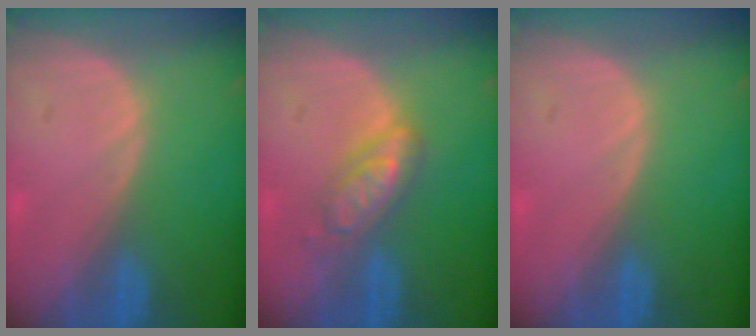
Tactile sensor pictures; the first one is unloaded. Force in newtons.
{"total": 5.0, "press": 5.0, "slide": 0.2}
{"total": 0.0}